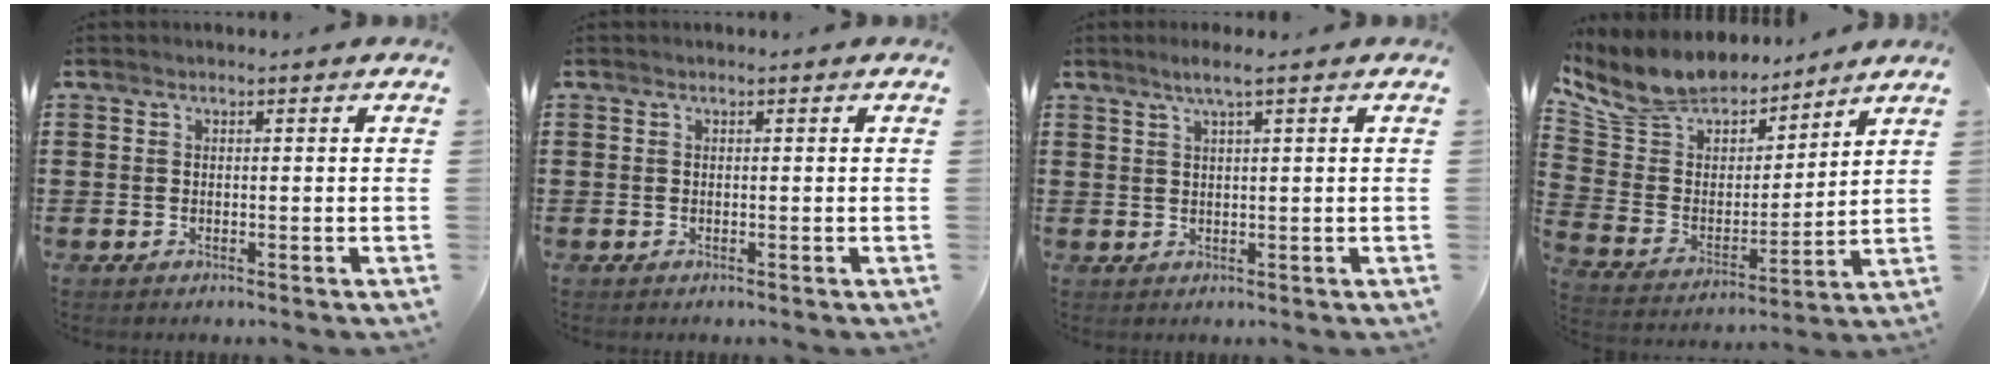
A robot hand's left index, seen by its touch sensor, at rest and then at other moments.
{"total": 0.0}
{"total": 2.3, "force": [1.3, -0.1, 1.9], "torque": [-0.039, 0.000, 0.023]}
{"total": 9.1, "force": [8.4, 3.5, 0.9], "torque": [-0.073, -0.059, 0.153]}